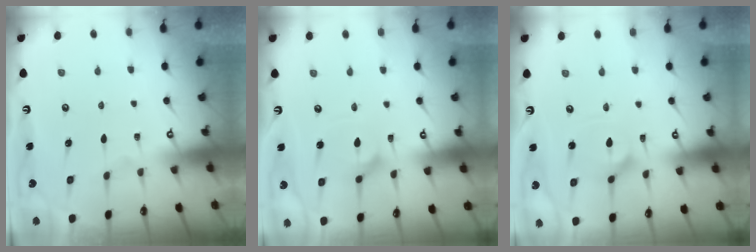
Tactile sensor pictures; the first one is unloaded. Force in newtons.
{"total": 7.6, "press": 7.5, "slide": 0.8}
{"total": 7.0, "press": 7.0, "slide": 0.5}